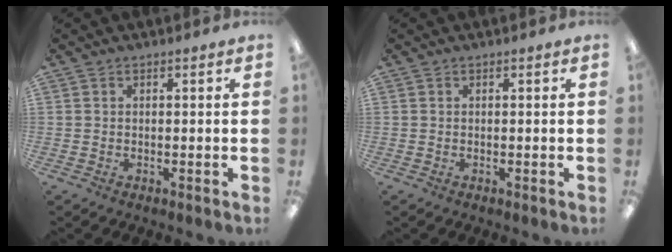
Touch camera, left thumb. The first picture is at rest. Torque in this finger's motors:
{"motor_torque": [-0.01, 0.01, 0.06, -0.06, 0.00]}